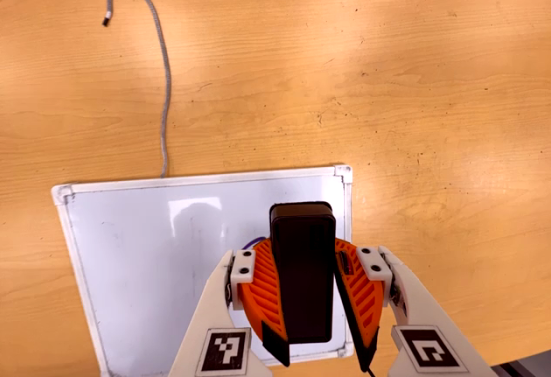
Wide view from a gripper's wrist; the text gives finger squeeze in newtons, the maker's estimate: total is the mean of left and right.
{"total": 11.9, "left": 11.2, "right": 12.6}